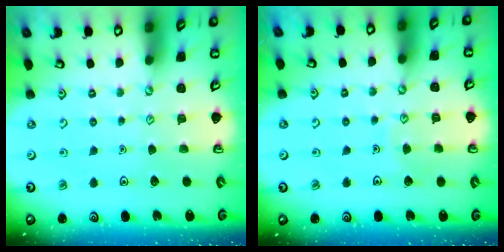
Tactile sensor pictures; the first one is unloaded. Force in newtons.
{"total": 4.0, "press": 4.0, "slide": 0.4}